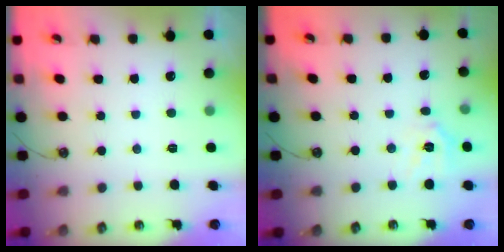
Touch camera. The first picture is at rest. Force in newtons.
{"total": 10.1, "press": 10.0, "slide": 1.2}